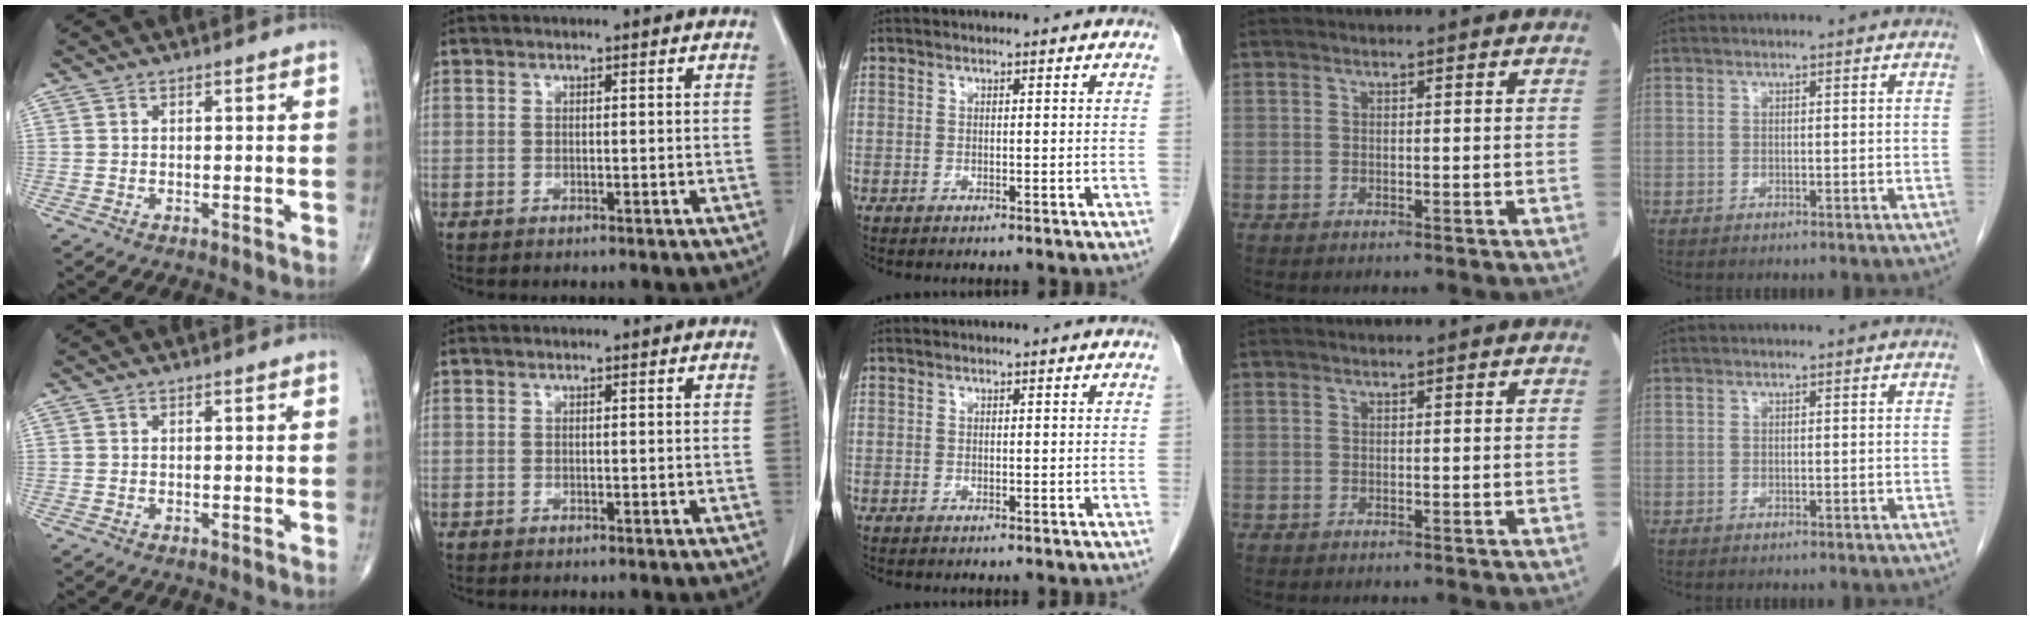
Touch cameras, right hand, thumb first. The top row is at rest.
{}